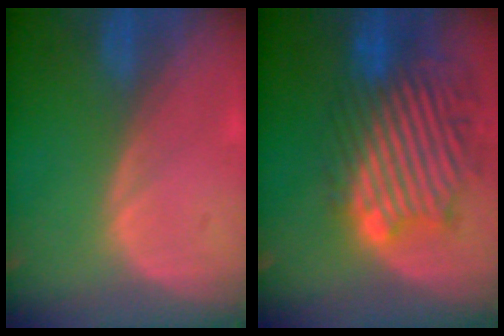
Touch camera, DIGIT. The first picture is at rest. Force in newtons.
{"total": 12.7, "press": 11.4, "slide": 5.6}